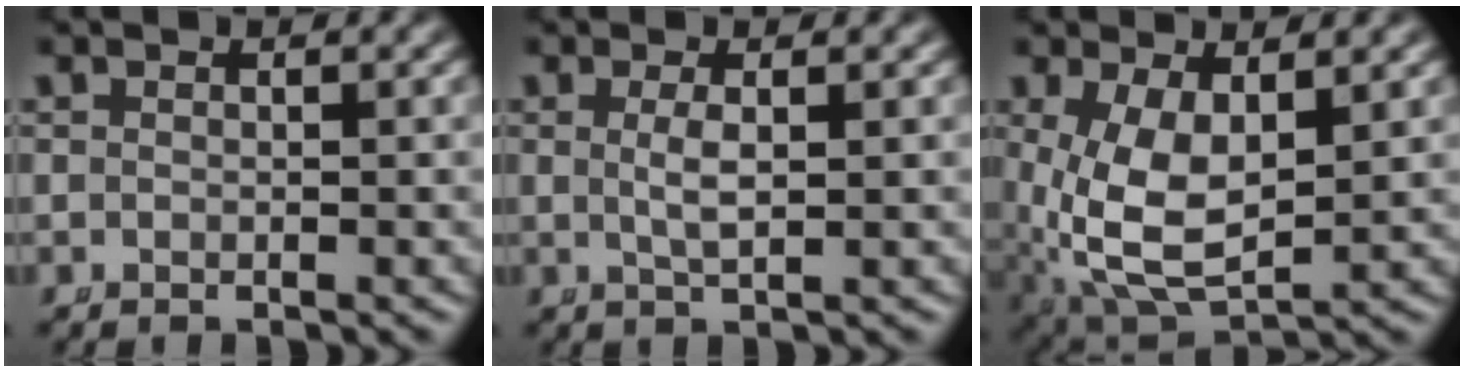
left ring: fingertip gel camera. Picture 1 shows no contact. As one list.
[{"total": 1.8, "force": [0.2, 0.0, 1.8], "torque": [-0.042, -0.011, 0.012]}, {"total": 8.4, "force": [-0.6, 5.5, 6.3], "torque": [-0.152, -0.055, 0.021]}]